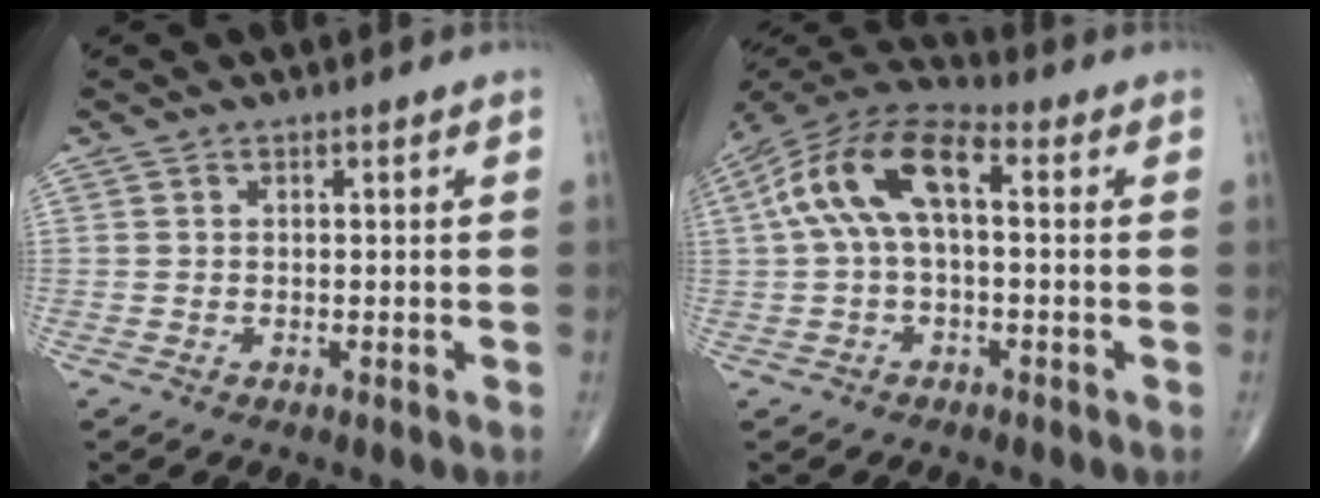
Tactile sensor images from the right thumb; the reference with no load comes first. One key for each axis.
{"total": 13.2, "fx": 1.8, "fy": 6.3, "fz": 11.5, "tx": -0.231, "ty": 0.046, "tz": 0.024}